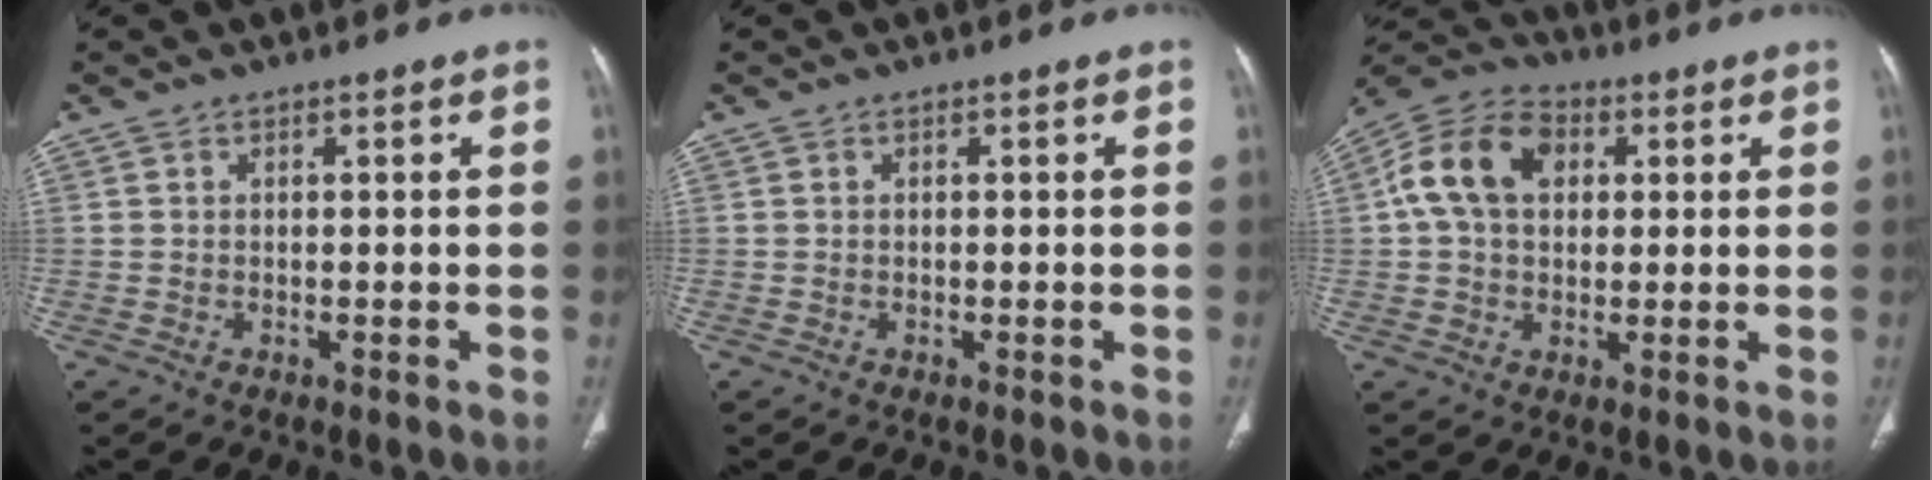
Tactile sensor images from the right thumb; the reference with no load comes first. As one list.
[{"total": 0.0}, {"total": 12.7, "force": [2.7, 9.0, 8.6], "torque": [-0.147, 0.022, 0.039]}]